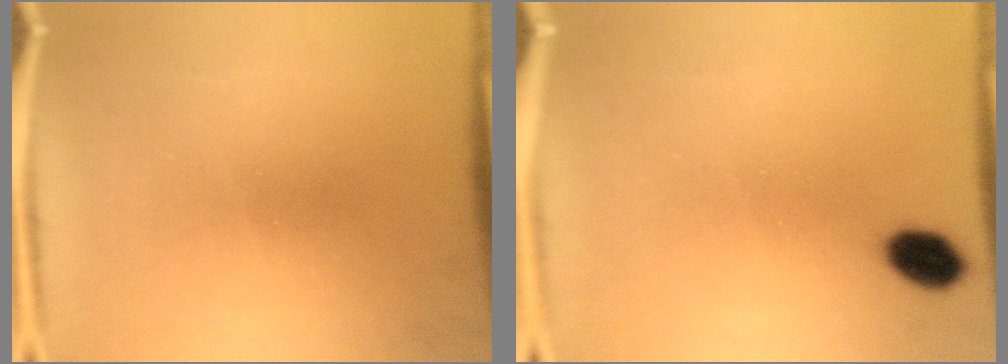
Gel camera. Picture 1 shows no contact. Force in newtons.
{"total": 5.2}